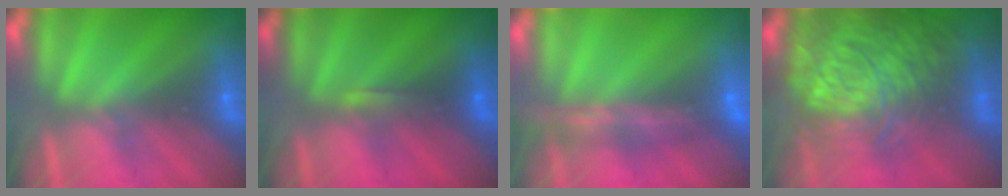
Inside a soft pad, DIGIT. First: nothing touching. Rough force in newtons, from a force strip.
{"total": 3.4}
{"total": 7.4}
{"total": 11.0}